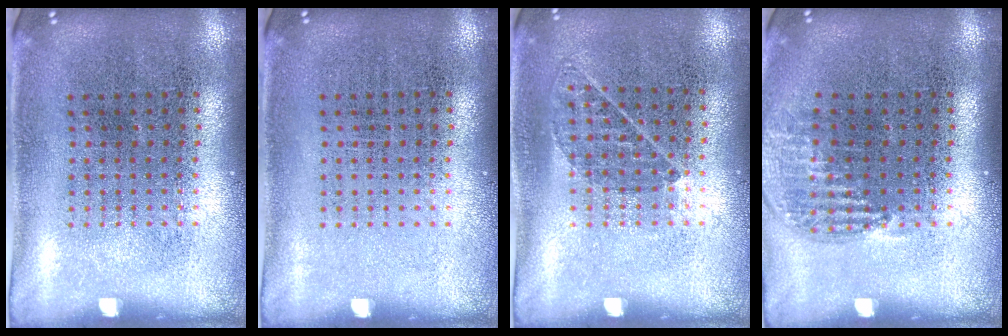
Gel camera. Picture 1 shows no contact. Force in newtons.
{"total": 0.0}
{"total": 0.8, "press": 0.6, "slide": 0.5}
{"total": 0.9, "press": 0.9, "slide": 0.2}